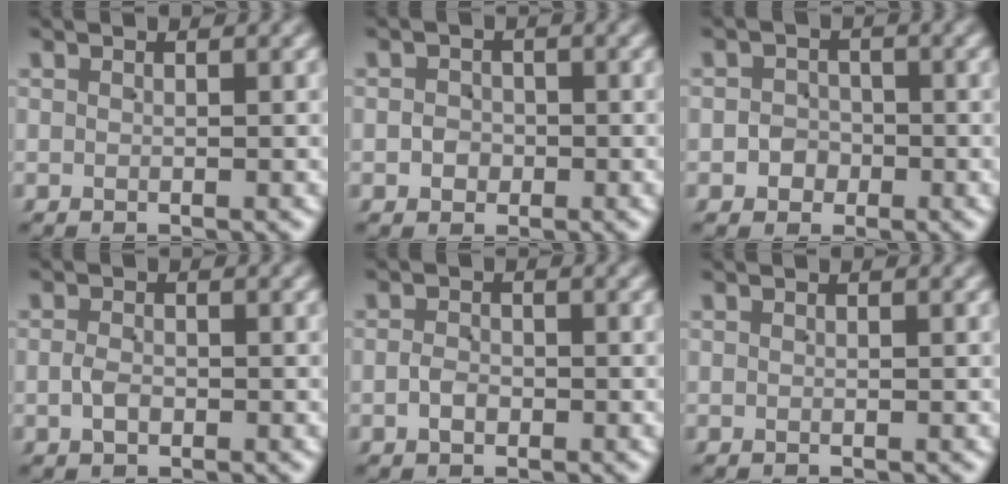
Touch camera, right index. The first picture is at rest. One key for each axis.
{"total": 1.9, "fx": -0.7, "fy": 1.7, "fz": 0.2, "tx": 0.003, "ty": -0.004, "tz": -0.006}
{"total": 3.0, "fx": -1.3, "fy": 2.7, "fz": 0.4, "tx": -0.002, "ty": -0.009, "tz": -0.016}
{"total": 1.4, "fx": -0.6, "fy": 1.0, "fz": 0.8, "tx": -0.018, "ty": 0.001, "tz": -0.010}
{"total": 1.4, "fx": -0.8, "fy": 1.0, "fz": 0.5, "tx": -0.009, "ty": 0.002, "tz": -0.015}
{"total": 0.0}